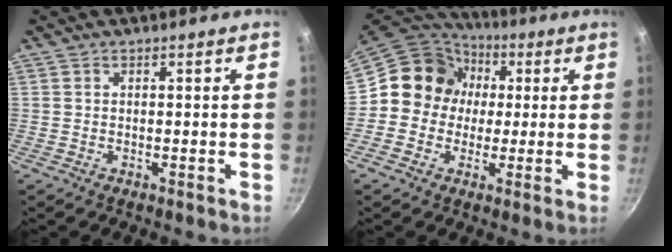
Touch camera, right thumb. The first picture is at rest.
{"total": 12.8, "force": [1.2, 11.8, 4.7], "torque": [-0.037, 0.028, -0.003]}